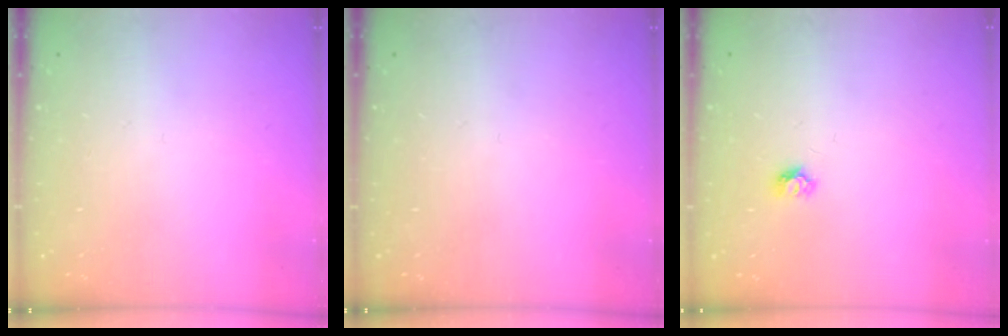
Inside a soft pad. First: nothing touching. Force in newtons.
{"total": 0.0}
{"total": 4.2, "press": 4.2, "slide": 0.4}